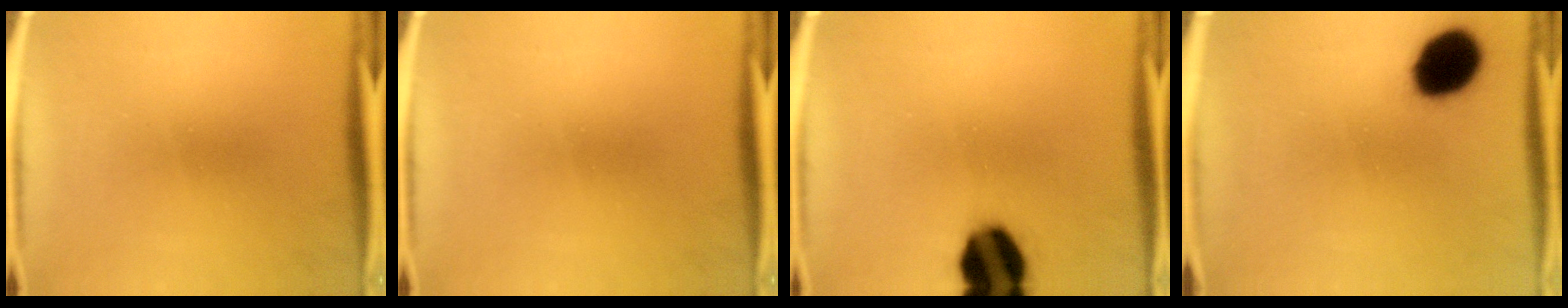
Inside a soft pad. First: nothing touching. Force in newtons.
{"total": 0.0}
{"total": 14.6}
{"total": 14.4}